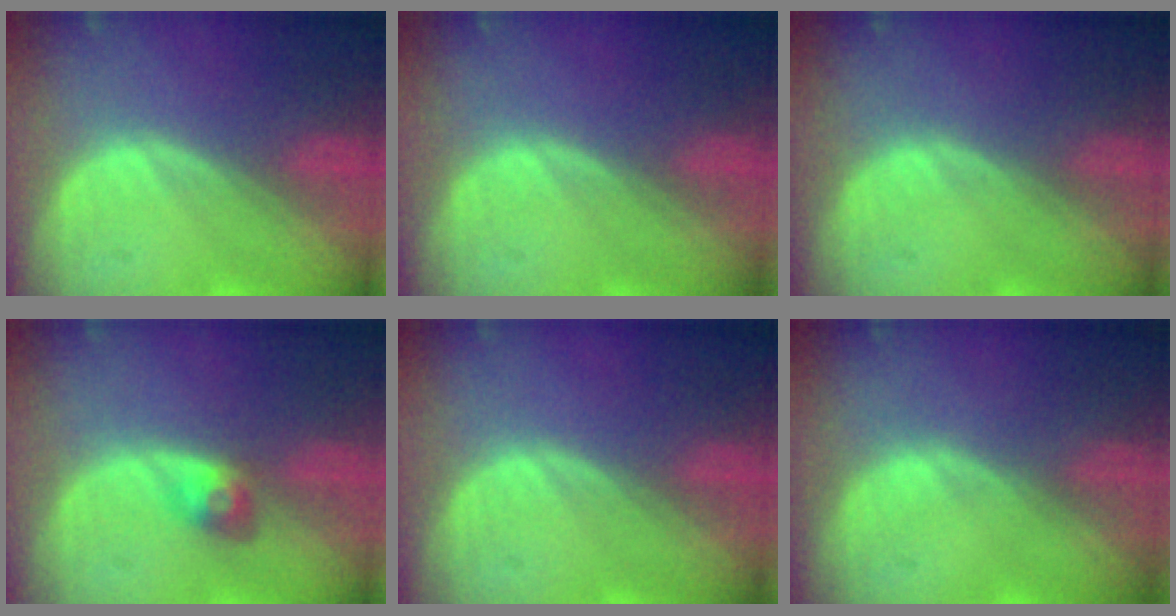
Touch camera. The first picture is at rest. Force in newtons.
{"total": 0.0}
{"total": 0.0}
{"total": 2.8, "press": 2.6, "slide": 1.0}
{"total": 0.0}
{"total": 0.0}